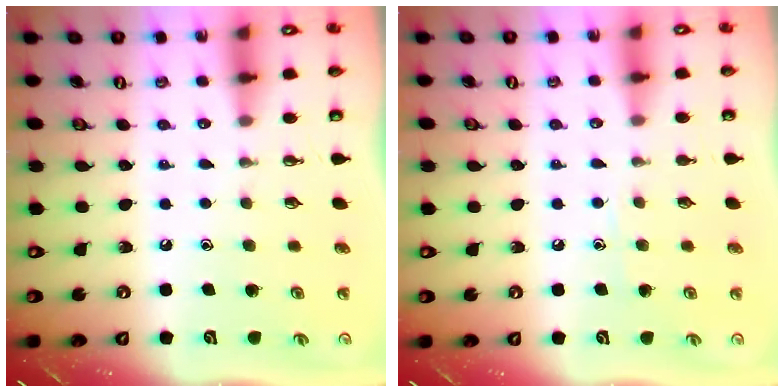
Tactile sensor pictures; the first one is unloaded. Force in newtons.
{"total": 5.0, "press": 5.0, "slide": 0.6}